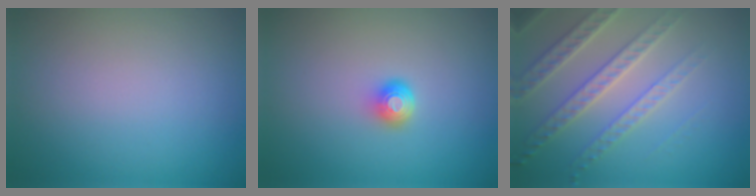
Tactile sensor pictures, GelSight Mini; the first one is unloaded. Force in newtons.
{"total": 1.6, "press": 1.3, "slide": 1.1}
{"total": 4.0, "press": 4.0, "slide": 0.6}